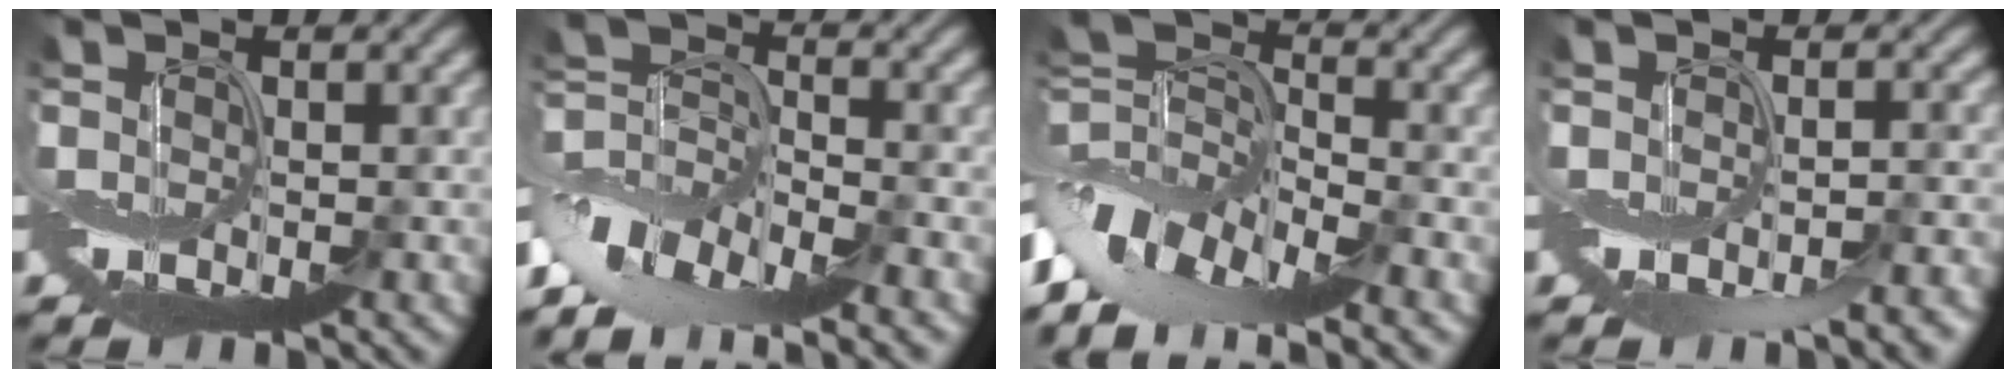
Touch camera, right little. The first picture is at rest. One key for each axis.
{"total": 8.4, "fx": -5.6, "fy": 4.0, "fz": 4.9, "tx": -0.083, "ty": 0.008, "tz": -0.114}
{"total": 11.1, "fx": -5.8, "fy": 6.2, "fz": 7.0, "tx": -0.142, "ty": 0.009, "tz": -0.116}
{"total": 3.1, "fx": -2.0, "fy": 0.9, "fz": 2.3, "tx": -0.034, "ty": -0.008, "tz": -0.025}